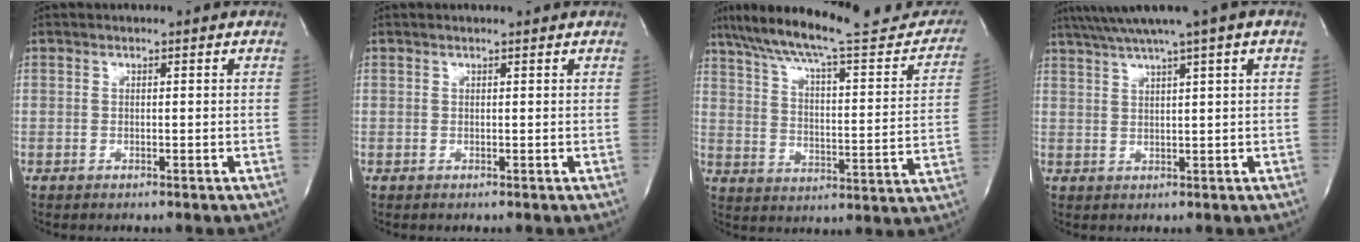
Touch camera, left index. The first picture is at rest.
{"total": 0.8, "force": [0.8, -0.1, 0.2], "torque": [-0.009, 0.004, 0.013]}
{"total": 26.4, "force": [22.5, 4.6, 13.1], "torque": [-0.204, -0.013, 0.301]}
{"total": 8.9, "force": [6.1, -1.1, 6.3], "torque": [-0.109, 0.033, 0.092]}